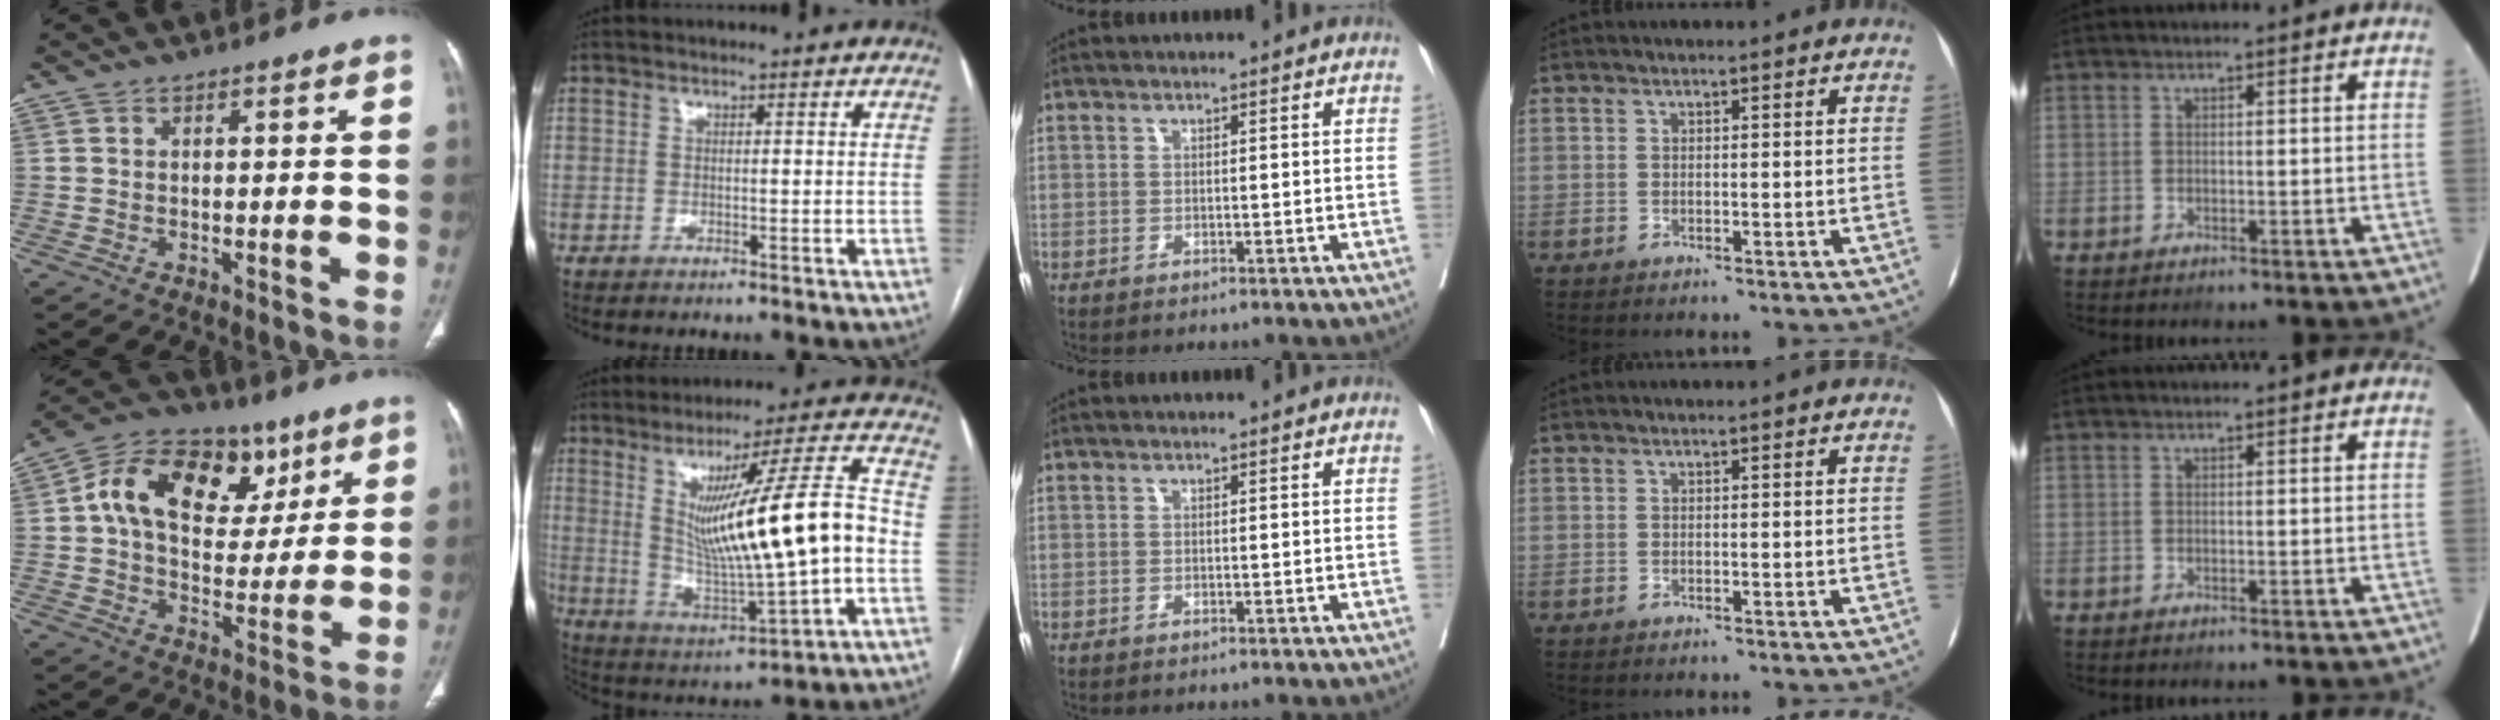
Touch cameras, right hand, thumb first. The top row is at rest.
{"thumb": {"total": 20.9, "force": [7.8, 14.0, 13.5], "torque": [-0.178, 0.014, 0.121]}, "index": {"total": 18.8, "force": [0.6, 1.0, 18.7], "torque": [-0.311, -0.001, 0.014]}}